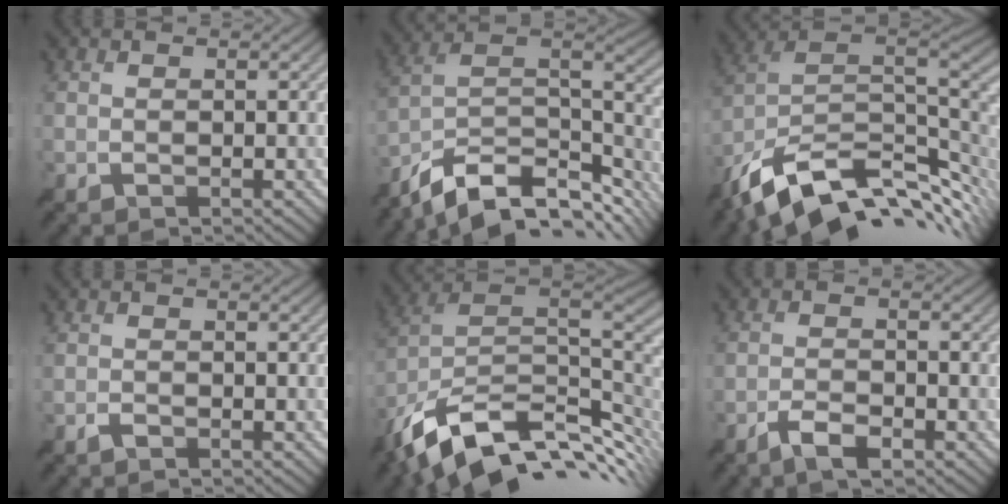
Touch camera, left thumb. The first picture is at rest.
{"total": 13.9, "force": [-8.8, 6.3, 8.7], "torque": [-0.210, -0.012, -0.140]}
{"total": 14.8, "force": [-6.0, 7.7, 11.1], "torque": [-0.245, -0.022, -0.100]}
{"total": 0.7, "force": [-0.5, 0.2, 0.4], "torque": [-0.011, 0.001, -0.013]}
{"total": 15.3, "force": [-5.7, 8.2, 11.5], "torque": [-0.256, -0.023, -0.095]}
{"total": 3.7, "force": [-2.5, 0.8, 2.6], "torque": [-0.056, 0.001, -0.051]}